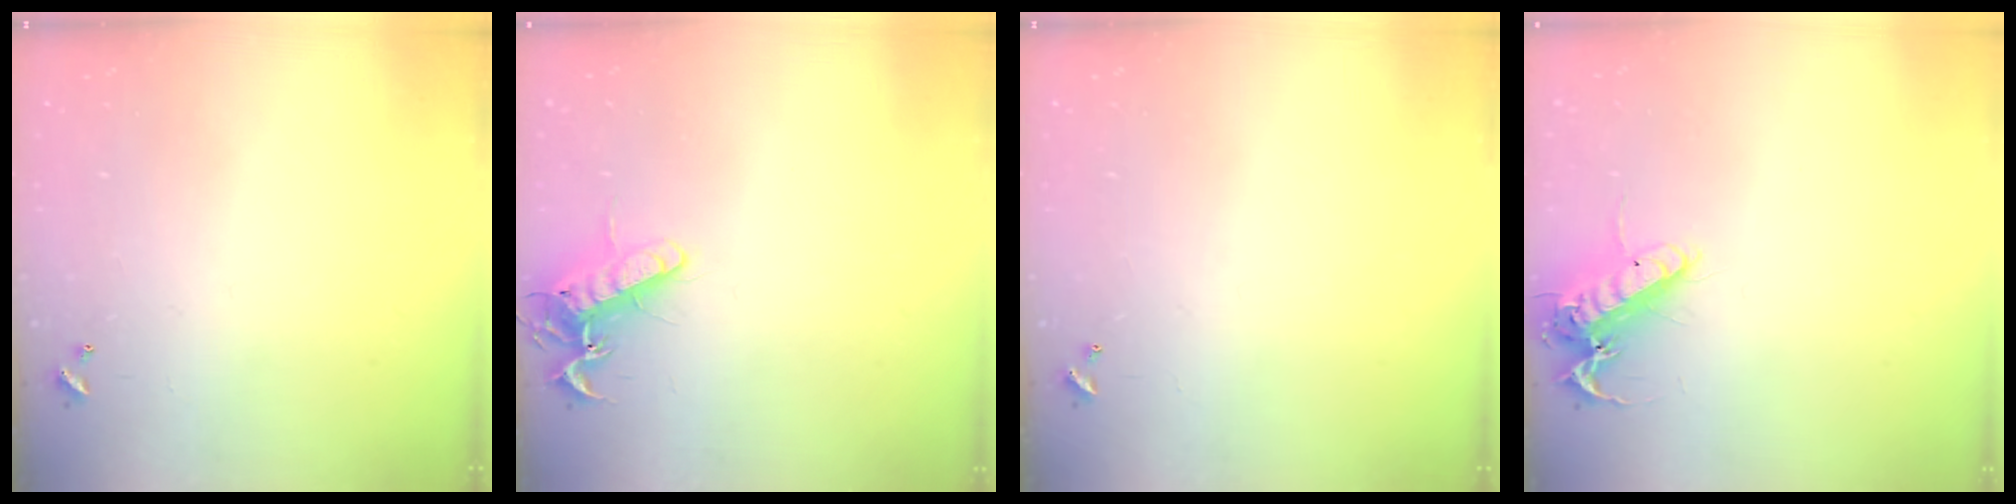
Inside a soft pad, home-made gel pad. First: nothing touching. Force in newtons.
{"total": 13.6, "press": 13.6, "slide": 1.4}
{"total": 0.0}
{"total": 14.3, "press": 14.2, "slide": 1.9}